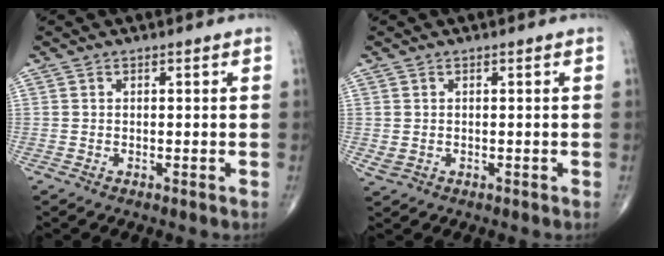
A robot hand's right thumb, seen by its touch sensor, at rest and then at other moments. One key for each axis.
{"total": 1.4, "fx": -0.1, "fy": 1.1, "fz": 0.9, "tx": -0.022, "ty": 0.001, "tz": 0.005}